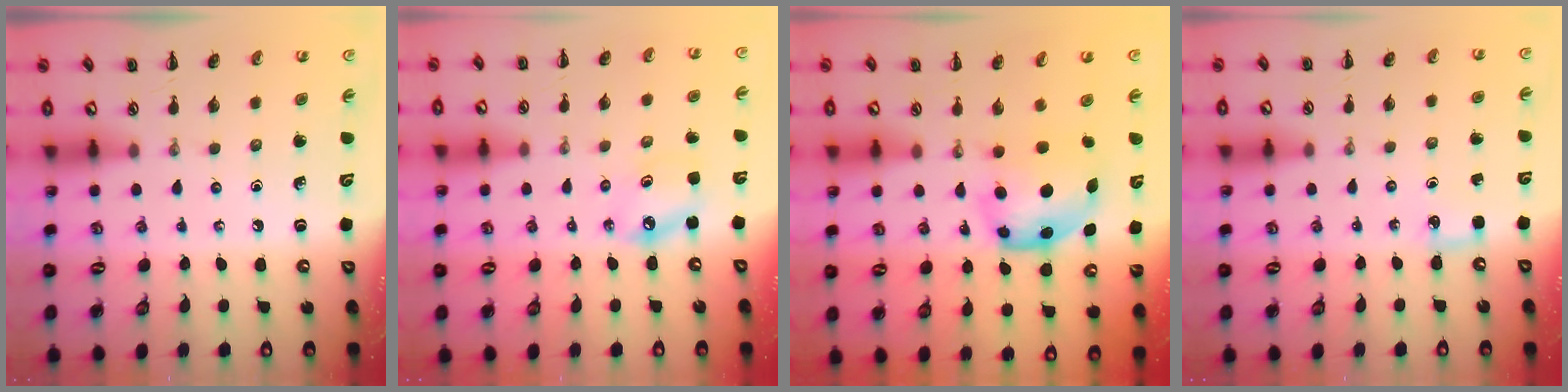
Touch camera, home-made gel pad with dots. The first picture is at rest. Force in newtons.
{"total": 5.4, "press": 5.3, "slide": 1.2}
{"total": 5.7, "press": 5.7, "slide": 0.5}
{"total": 3.3, "press": 3.1, "slide": 1.1}